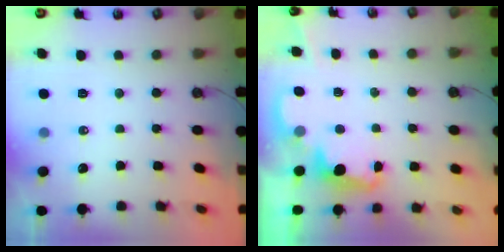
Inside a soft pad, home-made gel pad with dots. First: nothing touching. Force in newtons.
{"total": 2.3, "press": 2.3, "slide": 0.5}